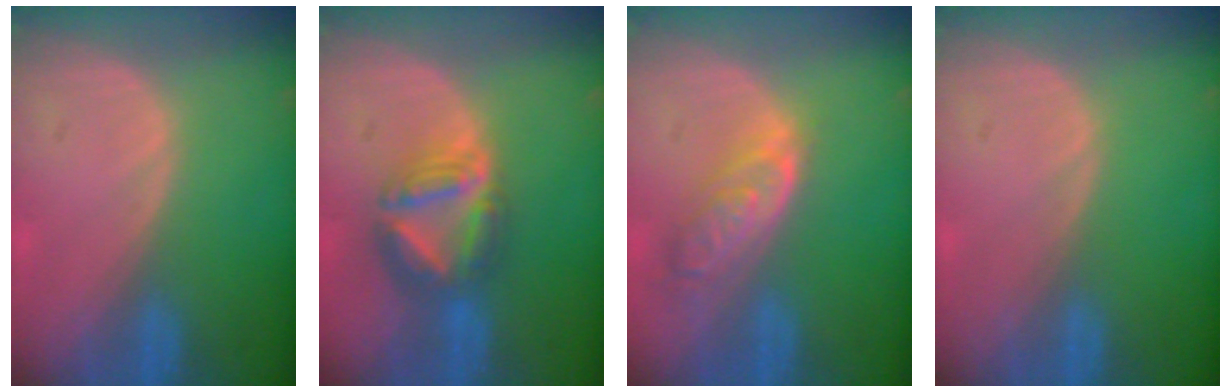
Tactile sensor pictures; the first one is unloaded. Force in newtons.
{"total": 7.5, "press": 6.7, "slide": 3.5}
{"total": 6.4, "press": 5.8, "slide": 2.7}
{"total": 0.0}